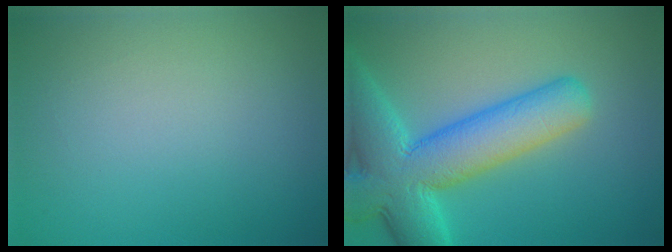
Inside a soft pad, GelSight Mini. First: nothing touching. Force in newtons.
{"total": 10.3, "press": 10.3, "slide": 0.4}